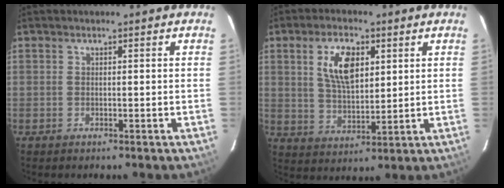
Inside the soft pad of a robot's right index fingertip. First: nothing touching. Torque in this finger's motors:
{"motor_torque": [0.67, 0.40, 0.51, 0.12]}